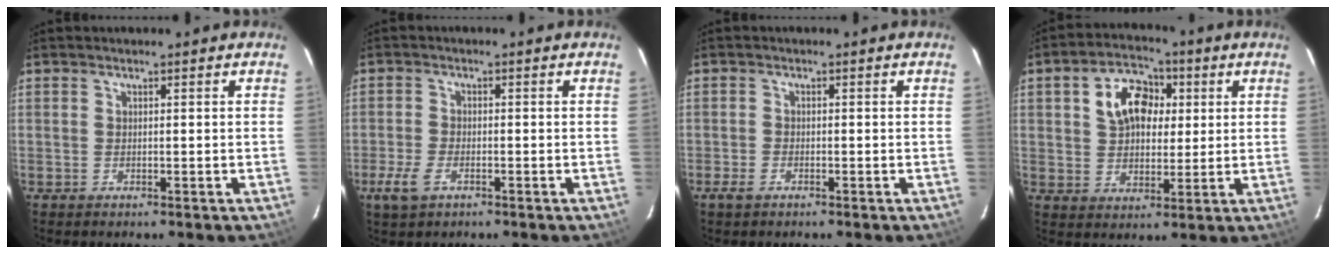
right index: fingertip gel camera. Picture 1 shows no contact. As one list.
[{"total": 4.8, "force": [-2.6, 2.4, 3.2], "torque": [-0.083, -0.005, -0.050]}, {"total": 1.9, "force": [-1.4, 0.9, 1.0], "torque": [-0.026, -0.001, -0.029]}, {"total": 10.4, "force": [2.8, 7.4, 6.7], "torque": [-0.129, 0.034, 0.049]}]